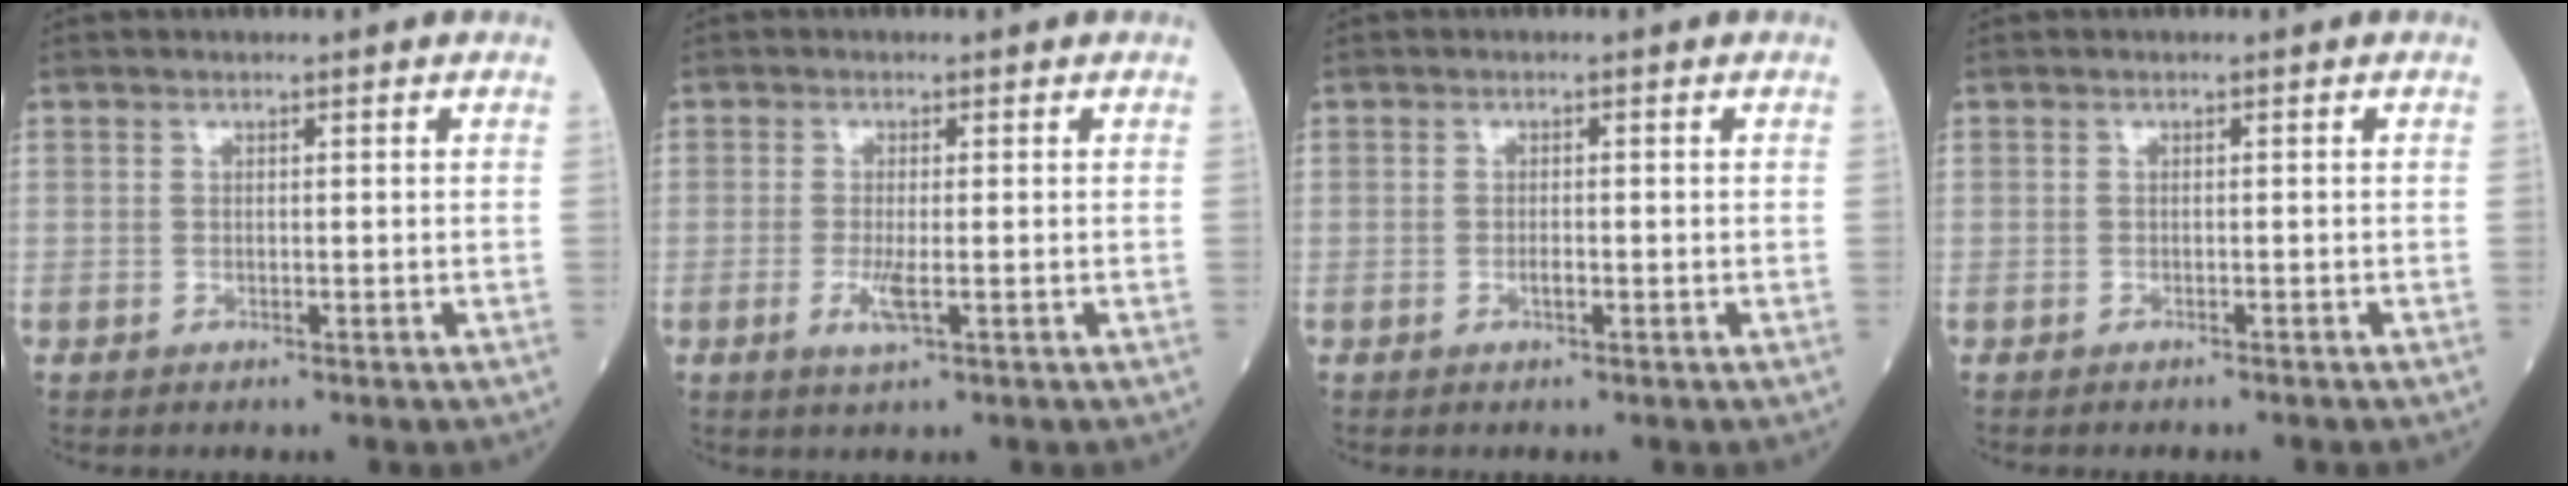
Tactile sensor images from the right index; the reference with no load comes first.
{"total": 3.0, "force": [-0.8, 0.4, 2.8], "torque": [-0.060, -0.007, -0.014]}
{"total": 1.1, "force": [-0.4, 0.3, 1.0], "torque": [-0.022, 0.000, -0.008]}
{"total": 1.3, "force": [-1.2, 0.0, 0.5], "torque": [-0.009, -0.001, -0.015]}